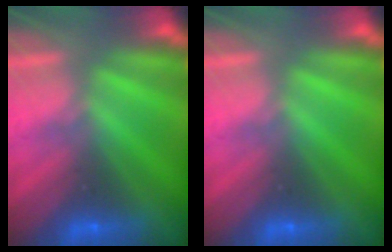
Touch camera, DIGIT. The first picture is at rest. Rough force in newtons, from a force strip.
{"total": 0.0}